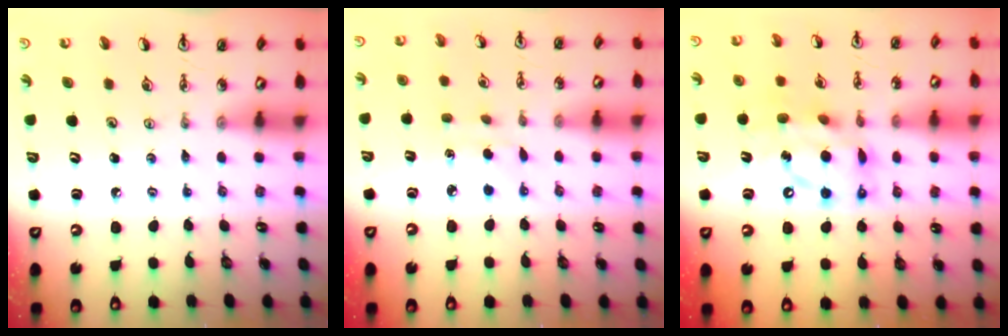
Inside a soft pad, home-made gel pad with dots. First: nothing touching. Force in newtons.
{"total": 4.4, "press": 4.4, "slide": 0.5}
{"total": 14.4, "press": 14.3, "slide": 1.1}